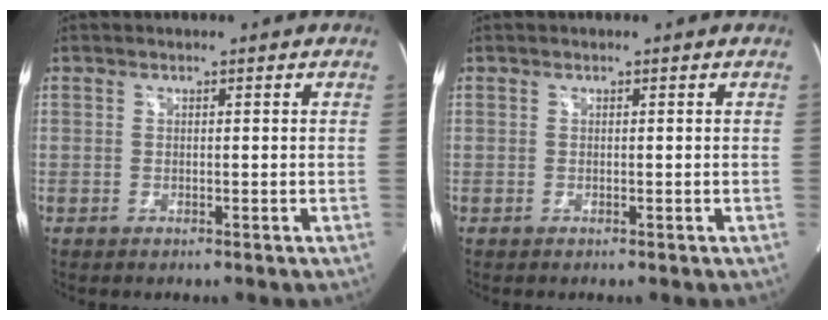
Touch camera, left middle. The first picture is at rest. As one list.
[{"total": 0.0}]